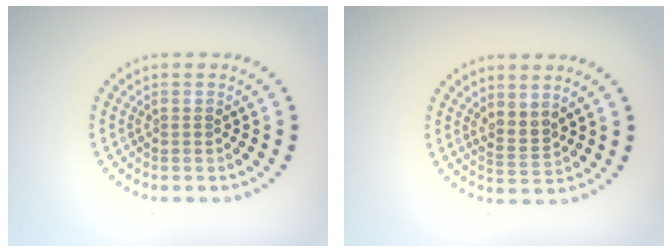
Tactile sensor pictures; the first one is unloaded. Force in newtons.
{"total": 2.0, "press": 1.4, "slide": 1.3}